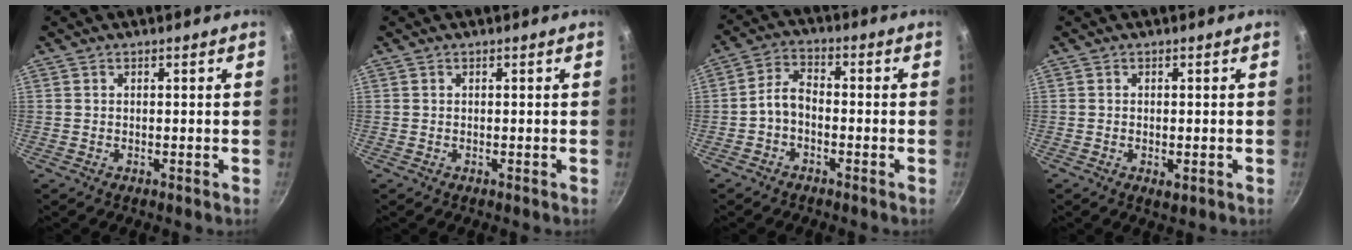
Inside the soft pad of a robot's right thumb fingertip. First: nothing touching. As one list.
[{"total": 0.0}, {"total": 4.6, "force": [-1.8, 2.7, 3.2], "torque": [-0.060, 0.032, -0.040]}, {"total": 1.9, "force": [-0.5, 0.9, 1.6], "torque": [-0.026, -0.006, -0.006]}]